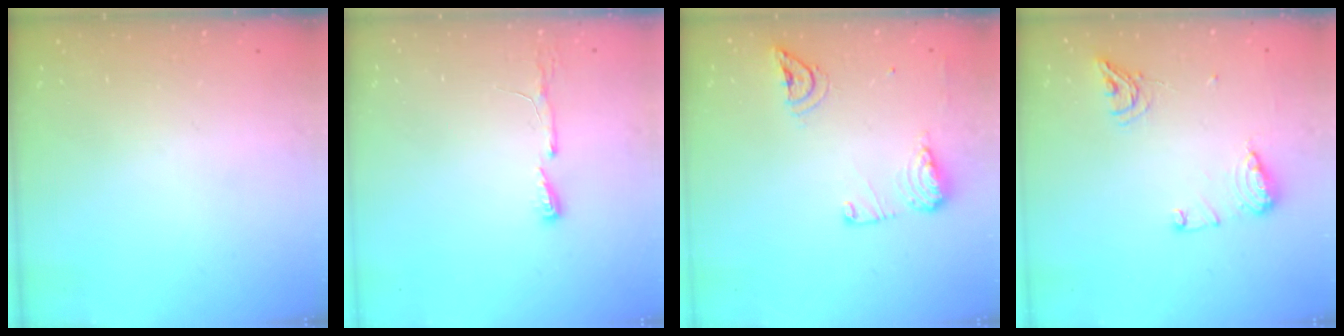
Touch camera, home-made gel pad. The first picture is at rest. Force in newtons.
{"total": 5.2, "press": 5.1, "slide": 0.7}
{"total": 12.7, "press": 11.8, "slide": 4.7}
{"total": 11.5, "press": 11.4, "slide": 1.1}